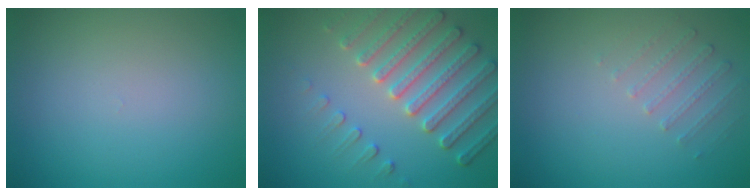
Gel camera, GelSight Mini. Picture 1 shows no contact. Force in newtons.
{"total": 5.2, "press": 4.7, "slide": 2.4}
{"total": 1.3, "press": 0.9, "slide": 1.0}